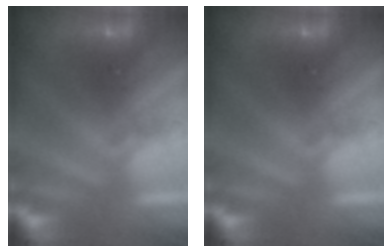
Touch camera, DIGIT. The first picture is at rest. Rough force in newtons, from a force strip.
{"total": 0.0}